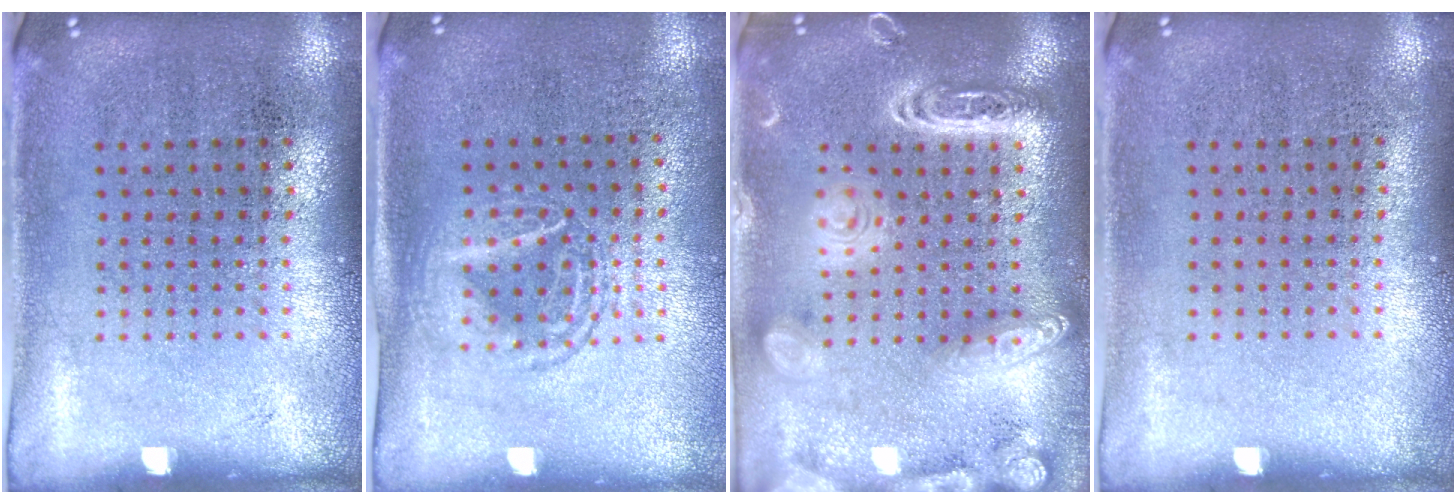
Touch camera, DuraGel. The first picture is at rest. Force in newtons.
{"total": 1.4, "press": 1.3, "slide": 0.6}
{"total": 3.8, "press": 3.7, "slide": 0.3}
{"total": 0.0}